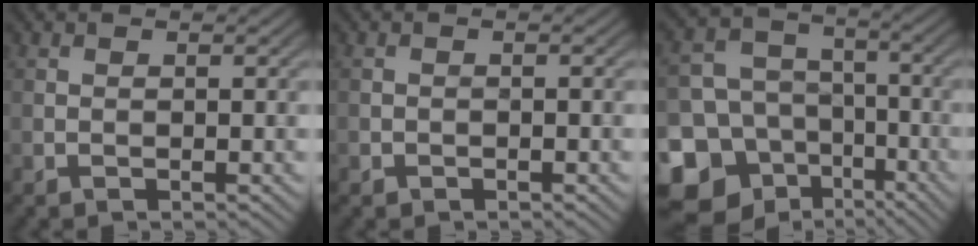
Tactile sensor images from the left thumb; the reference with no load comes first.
{"total": 0.8, "force": [-0.5, 0.6, 0.2], "torque": [-0.001, -0.002, -0.009]}
{"total": 16.1, "force": [-7.4, 13.0, 5.9], "torque": [-0.184, -0.039, -0.117]}